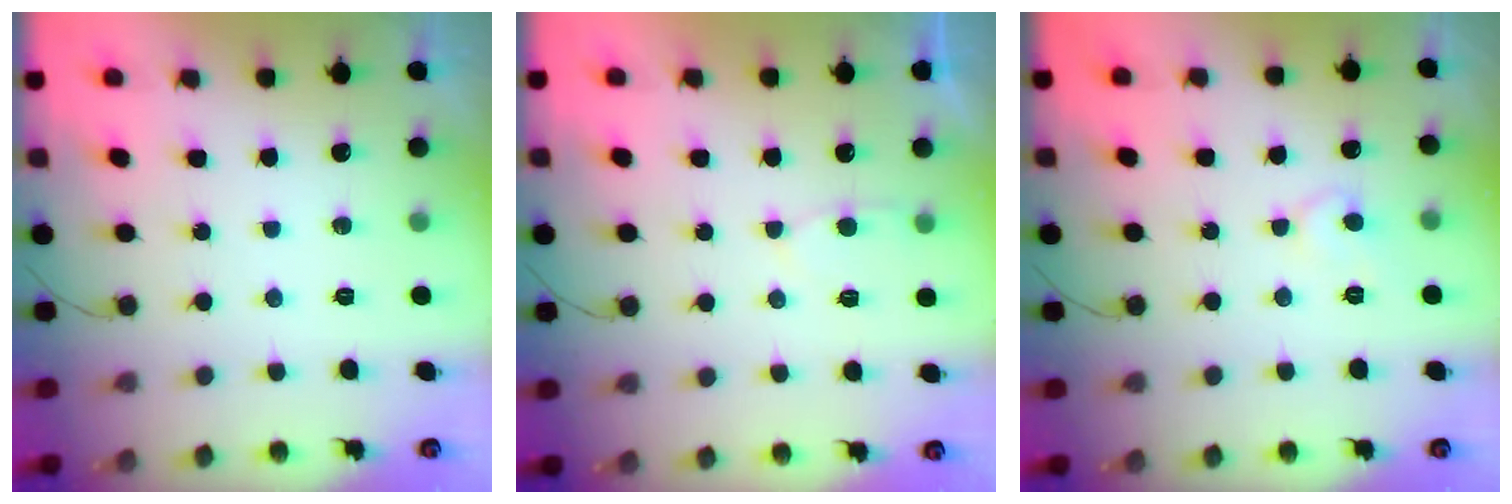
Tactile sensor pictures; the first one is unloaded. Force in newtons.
{"total": 3.9, "press": 3.8, "slide": 0.6}
{"total": 5.9, "press": 5.9, "slide": 0.4}